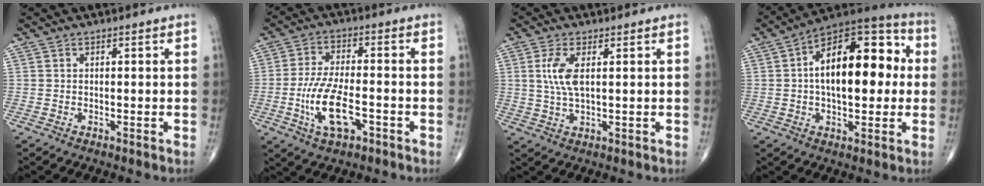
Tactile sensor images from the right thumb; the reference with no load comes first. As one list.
[{"total": 10.9, "force": [-3.5, 4.7, 9.2], "torque": [-0.186, 0.012, -0.063]}, {"total": 5.4, "force": [1.2, 1.8, 4.9], "torque": [-0.118, -0.004, 0.027]}, {"total": 20.1, "force": [1.9, 10.2, 17.2], "torque": [-0.237, 0.037, 0.019]}]